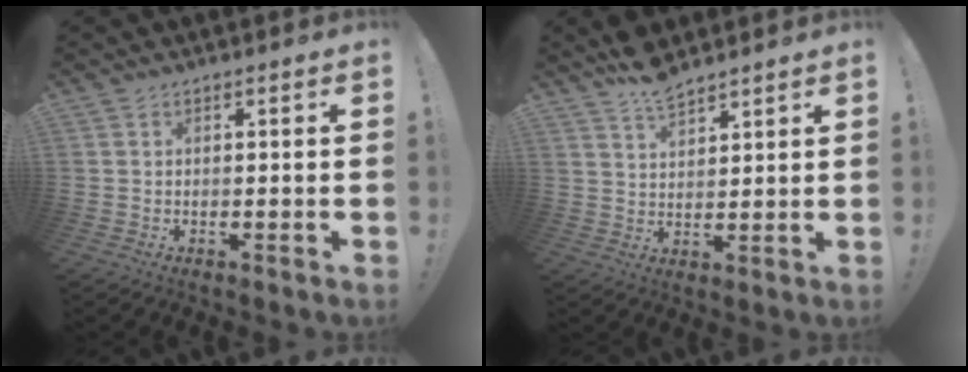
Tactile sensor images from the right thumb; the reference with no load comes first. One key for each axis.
{"total": 6.9, "fx": 5.9, "fy": 2.2, "fz": 2.9, "tx": -0.048, "ty": -0.033, "tz": 0.107}